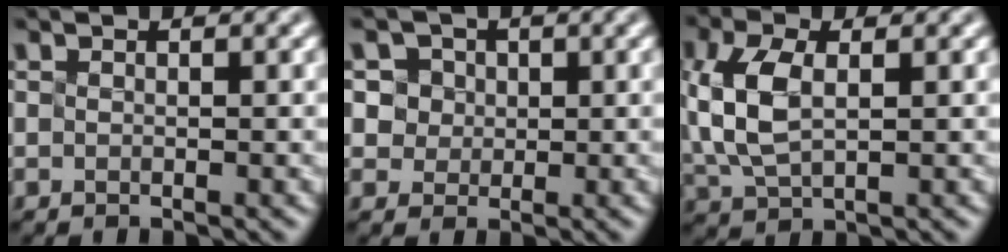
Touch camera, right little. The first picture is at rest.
{"total": 3.4, "force": [1.3, 2.9, 1.1], "torque": [-0.020, 0.010, 0.025]}
{"total": 4.4, "force": [-0.1, 2.4, 3.7], "torque": [-0.101, 0.008, 0.011]}